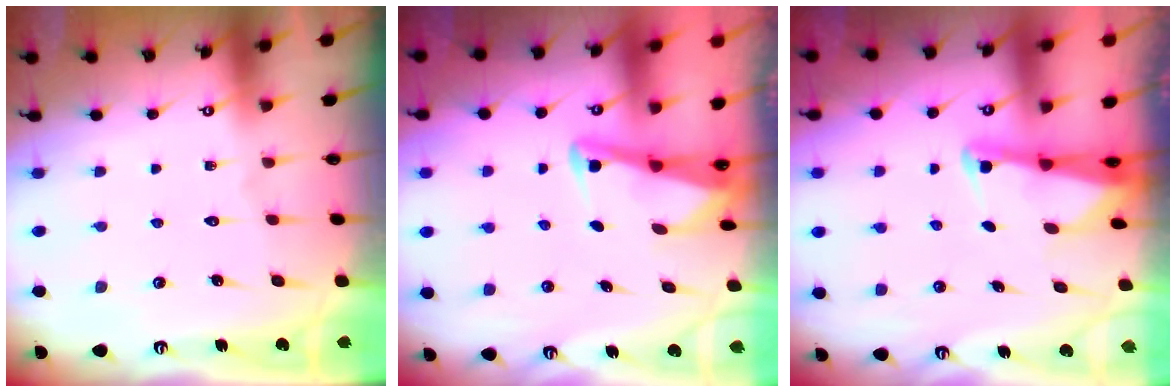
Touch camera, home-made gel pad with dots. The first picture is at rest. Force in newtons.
{"total": 2.8, "press": 2.8, "slide": 0.4}
{"total": 2.6, "press": 2.6, "slide": 0.3}